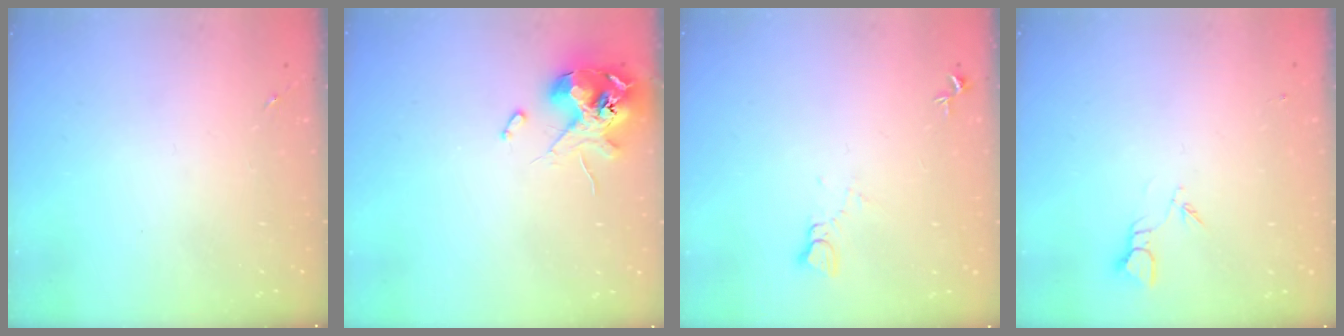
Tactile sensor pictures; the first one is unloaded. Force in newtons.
{"total": 12.4, "press": 12.3, "slide": 1.8}
{"total": 3.3, "press": 3.3, "slide": 0.3}
{"total": 2.7, "press": 2.7, "slide": 0.3}